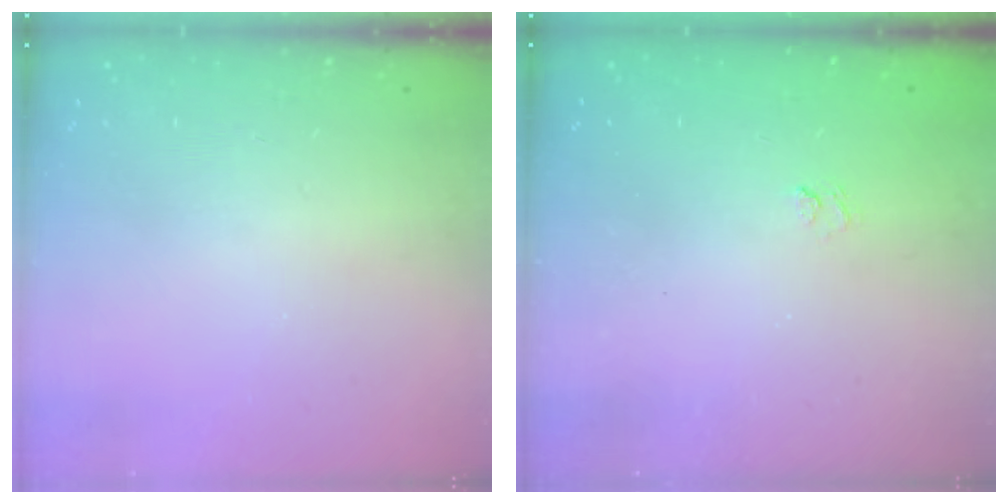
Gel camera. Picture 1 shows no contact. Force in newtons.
{"total": 1.6, "press": 1.0, "slide": 1.2}